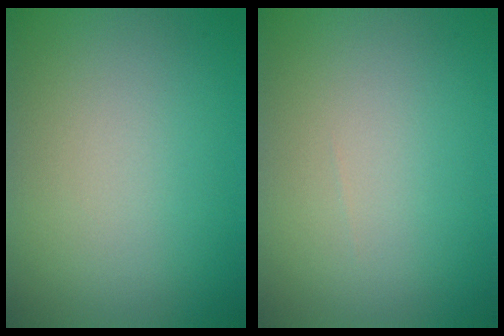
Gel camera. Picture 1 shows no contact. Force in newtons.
{"total": 0.0}